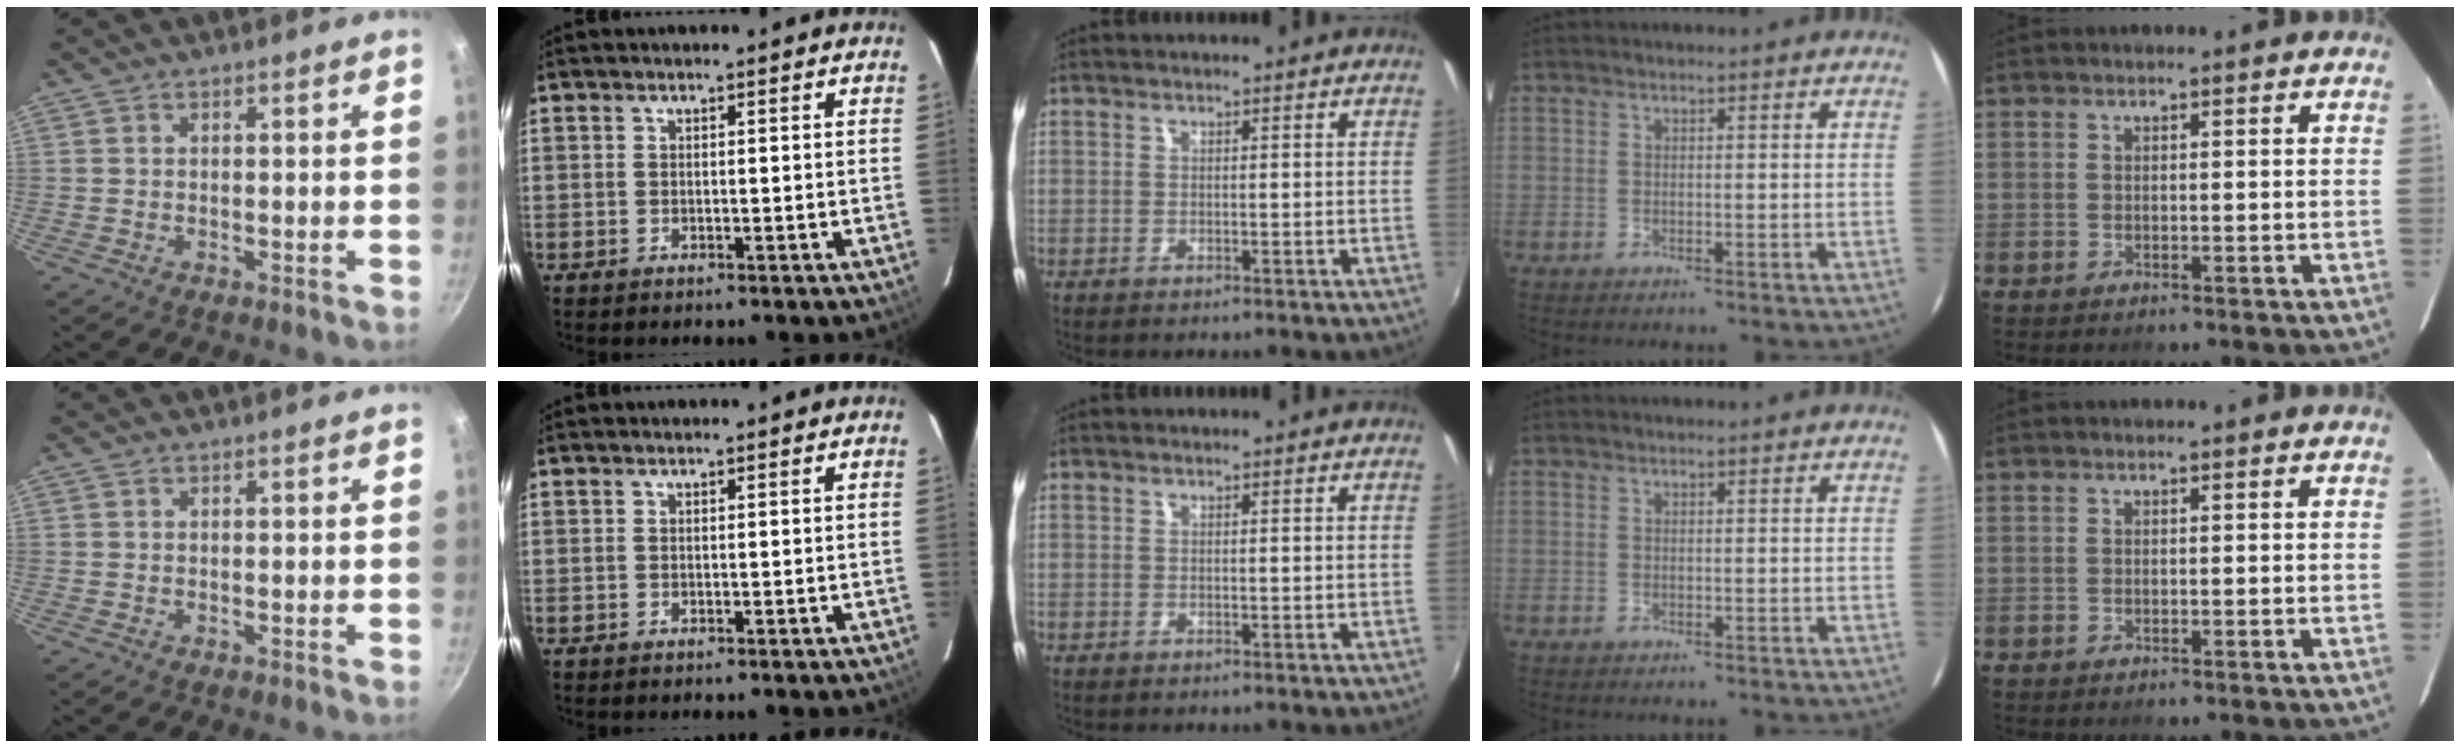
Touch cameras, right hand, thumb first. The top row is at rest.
{}